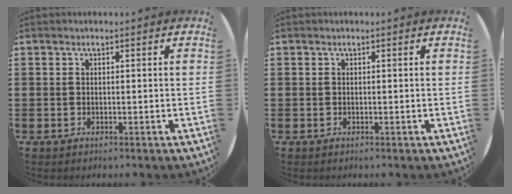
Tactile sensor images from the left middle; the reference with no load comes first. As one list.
[{"total": 0.0}]